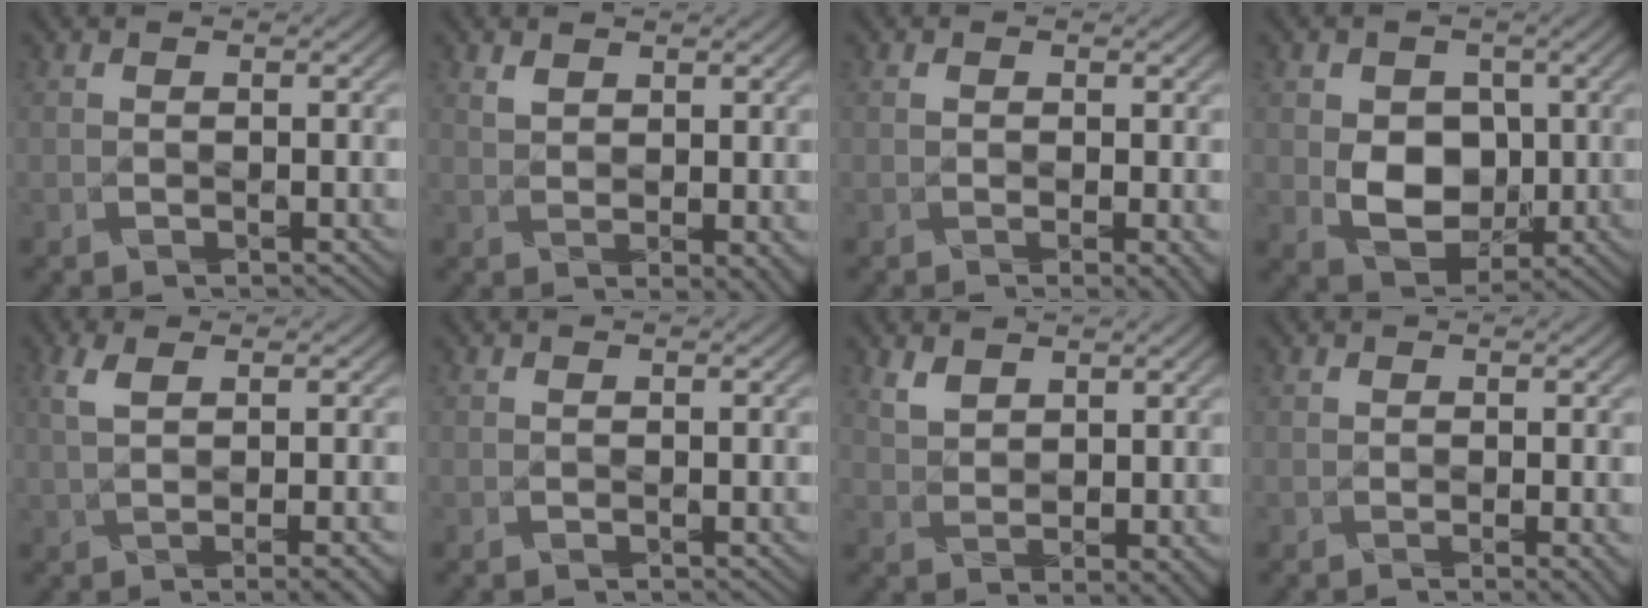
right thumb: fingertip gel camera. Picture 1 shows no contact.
{"total": 2.9, "force": [1.4, 1.5, 2.1], "torque": [-0.044, 0.001, 0.026]}
{"total": 2.1, "force": [-0.1, 1.0, 1.8], "torque": [-0.021, -0.002, -0.002]}
{"total": 7.7, "force": [0.1, 5.9, 5.0], "torque": [-0.100, 0.004, -0.008]}
{"total": 4.0, "force": [0.5, 0.4, 4.0], "torque": [-0.079, 0.009, 0.013]}
{"total": 0.0}
{"total": 3.5, "force": [2.3, 1.7, 2.0], "torque": [-0.052, -0.003, 0.050]}
{"total": 1.8, "force": [0.0, 0.9, 1.6], "torque": [-0.018, -0.004, 0.001]}